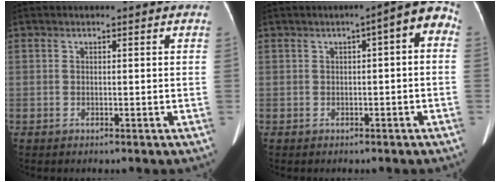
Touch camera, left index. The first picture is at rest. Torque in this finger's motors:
{"motor_torque": [0.68, -0.27, 0.37, 0.08]}